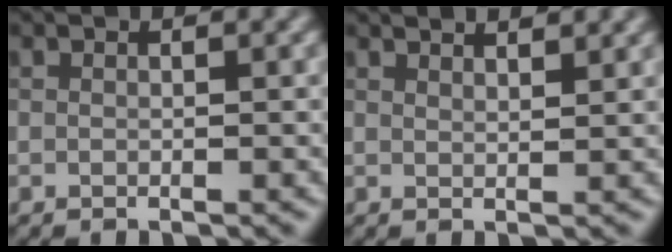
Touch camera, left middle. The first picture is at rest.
{"total": 3.4, "force": [2.8, 1.0, 1.6], "torque": [0.000, 0.016, 0.015]}